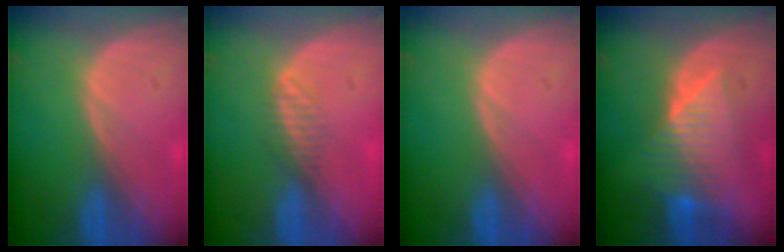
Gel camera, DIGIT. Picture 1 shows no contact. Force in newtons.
{"total": 2.0, "press": 1.8, "slide": 0.8}
{"total": 0.0}
{"total": 7.8, "press": 7.4, "slide": 2.6}